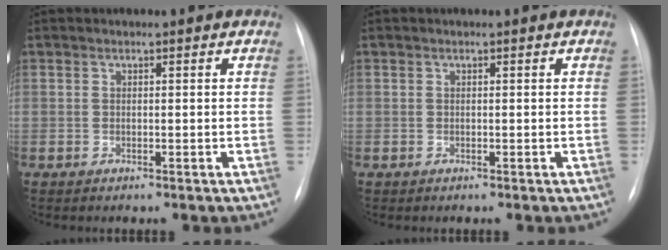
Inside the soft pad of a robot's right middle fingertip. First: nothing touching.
{"total": 0.0}